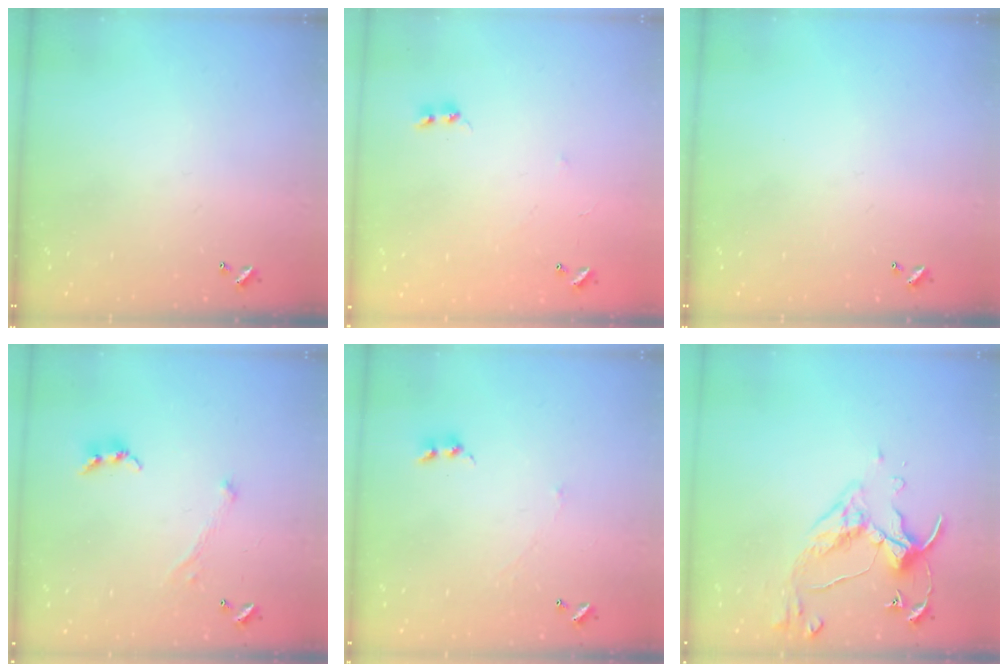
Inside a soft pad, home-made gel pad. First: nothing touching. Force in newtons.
{"total": 5.4, "press": 5.4, "slide": 0.7}
{"total": 0.0}
{"total": 0.8, "press": 0.7, "slide": 0.4}
{"total": 1.1, "press": 0.9, "slide": 0.6}
{"total": 5.3, "press": 5.2, "slide": 1.0}